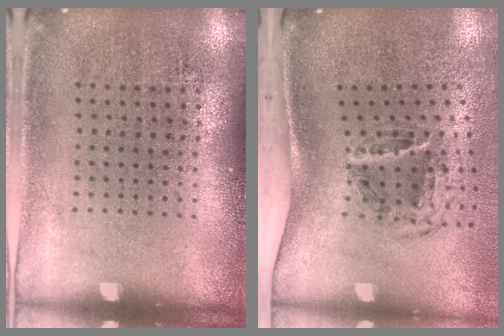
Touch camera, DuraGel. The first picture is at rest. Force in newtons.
{"total": 1.9, "press": 1.1, "slide": 1.6}